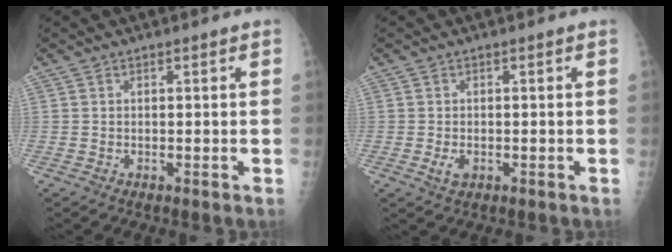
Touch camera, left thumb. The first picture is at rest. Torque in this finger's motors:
{"motor_torque": [-0.06, 0.00, 0.03, 0.01, 0.00]}